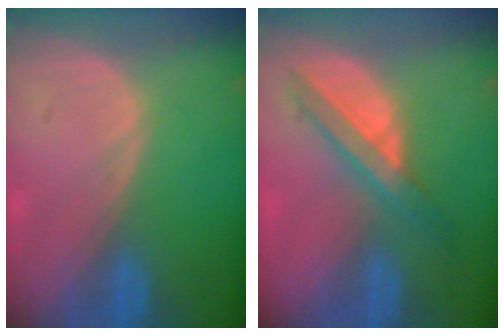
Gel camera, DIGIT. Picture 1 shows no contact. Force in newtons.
{"total": 5.8, "press": 5.7, "slide": 1.4}